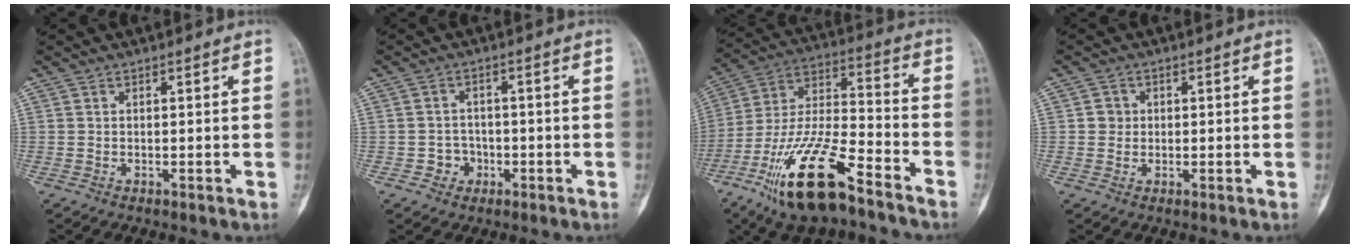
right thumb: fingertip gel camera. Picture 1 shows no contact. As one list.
[{"total": 3.5, "force": [-1.3, 3.2, 0.6], "torque": [0.013, 0.013, -0.024]}, {"total": 20.3, "force": [-12.5, 6.2, 14.8], "torque": [-0.302, 0.058, -0.229]}, {"total": 1.5, "force": [0.1, 1.5, 0.4], "torque": [0.001, 0.004, 0.000]}]